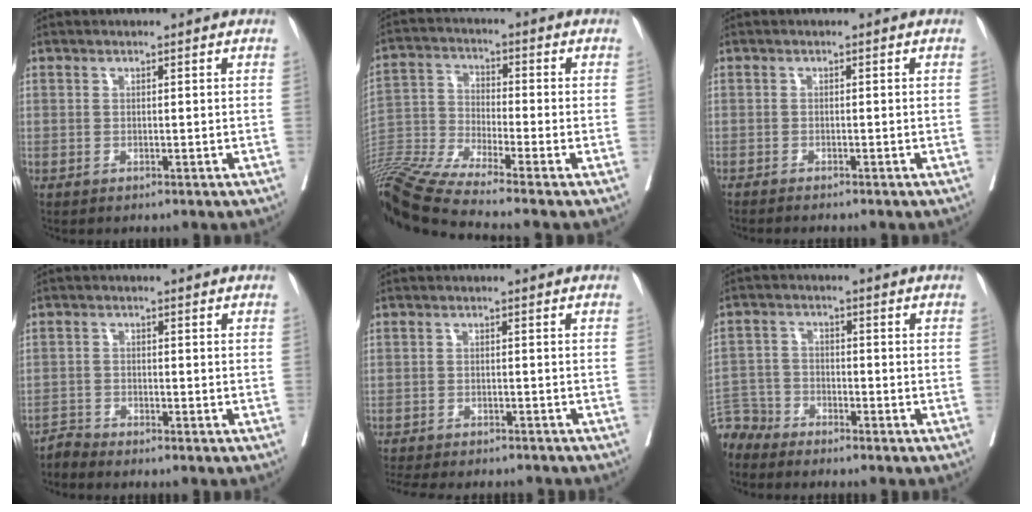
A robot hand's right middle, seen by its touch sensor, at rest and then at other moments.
{"total": 14.9, "force": [-13.0, -2.1, 6.8], "torque": [-0.140, -0.021, -0.241]}
{"total": 2.3, "force": [-2.0, 0.0, 1.0], "torque": [-0.018, -0.005, -0.029]}
{"total": 1.9, "force": [-1.8, -0.2, -0.6], "torque": [0.018, -0.010, -0.038]}
{"total": 13.3, "force": [-12.0, 3.0, 4.9], "torque": [-0.097, -0.011, -0.158]}
{"total": 4.9, "force": [-4.7, 1.2, -0.7], "torque": [0.014, -0.001, -0.096]}